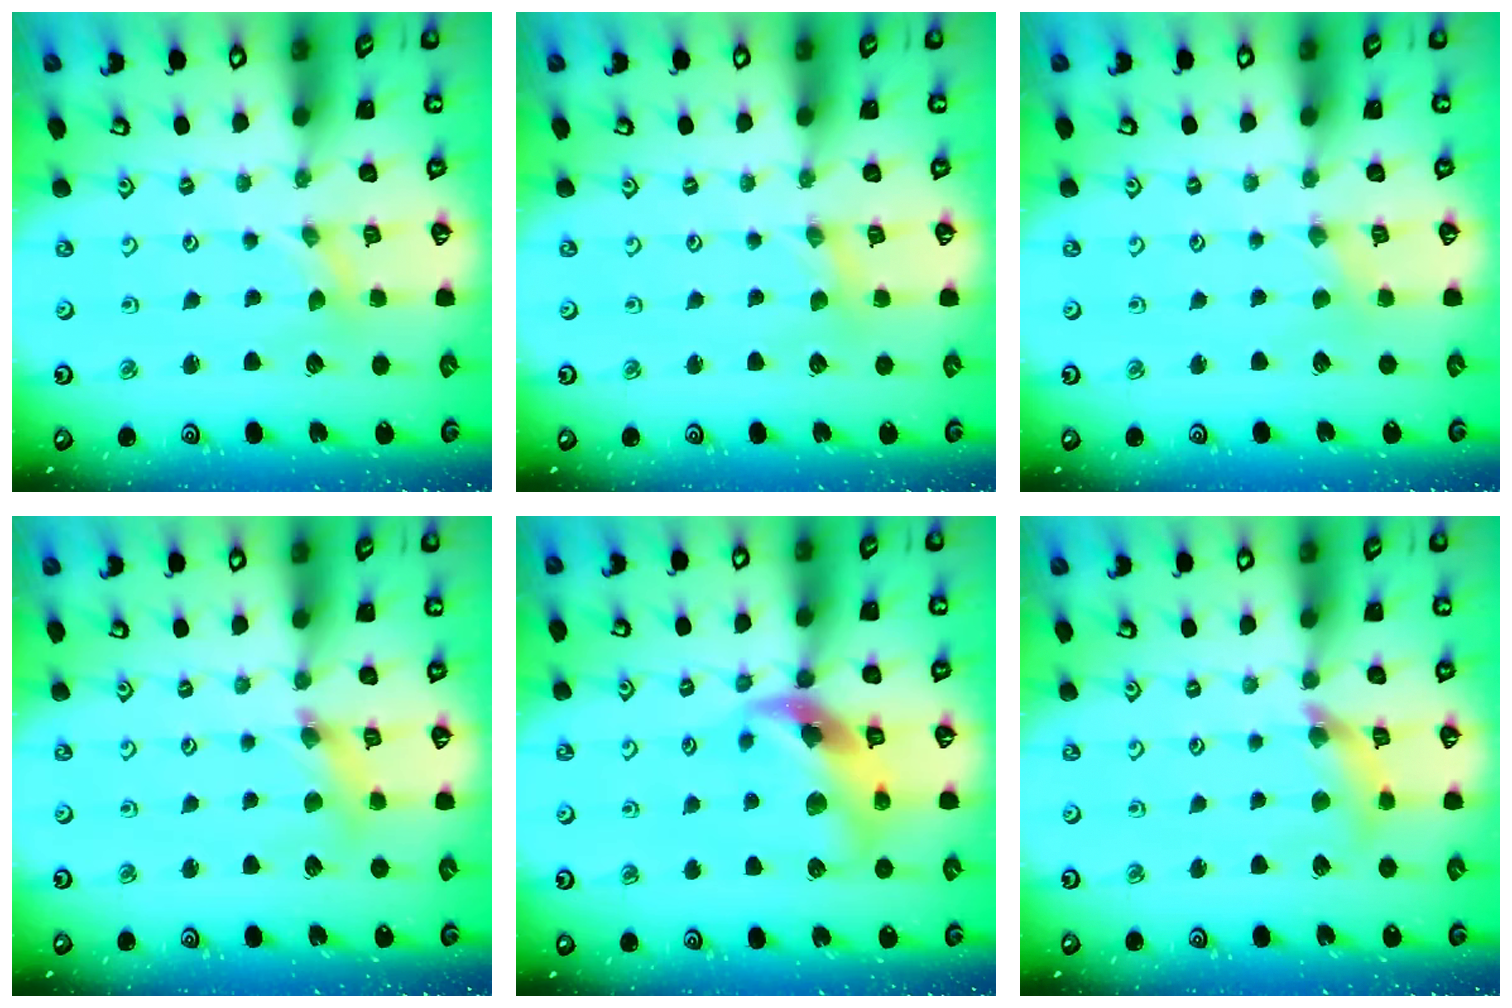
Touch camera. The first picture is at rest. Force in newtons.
{"total": 0.0}
{"total": 0.0}
{"total": 6.2, "press": 6.2, "slide": 0.6}
{"total": 12.9, "press": 12.7, "slide": 1.7}
{"total": 8.7, "press": 8.6, "slide": 1.1}